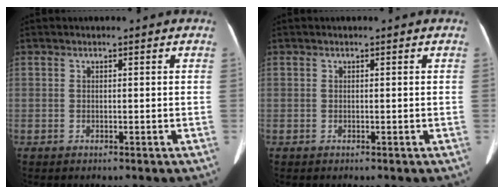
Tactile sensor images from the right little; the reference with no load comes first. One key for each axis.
{"total": 0.0}